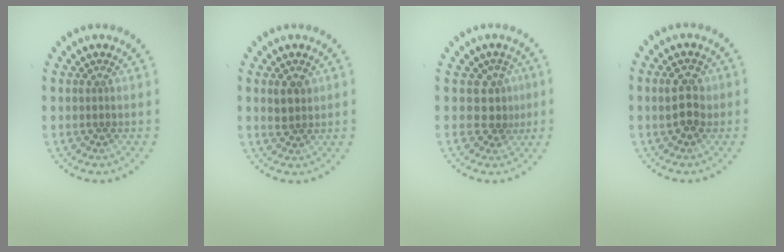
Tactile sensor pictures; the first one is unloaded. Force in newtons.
{"total": 1.7, "press": 1.6, "slide": 0.5}
{"total": 2.0, "press": 1.5, "slide": 1.4}
{"total": 2.6, "press": 2.6, "slide": 0.3}